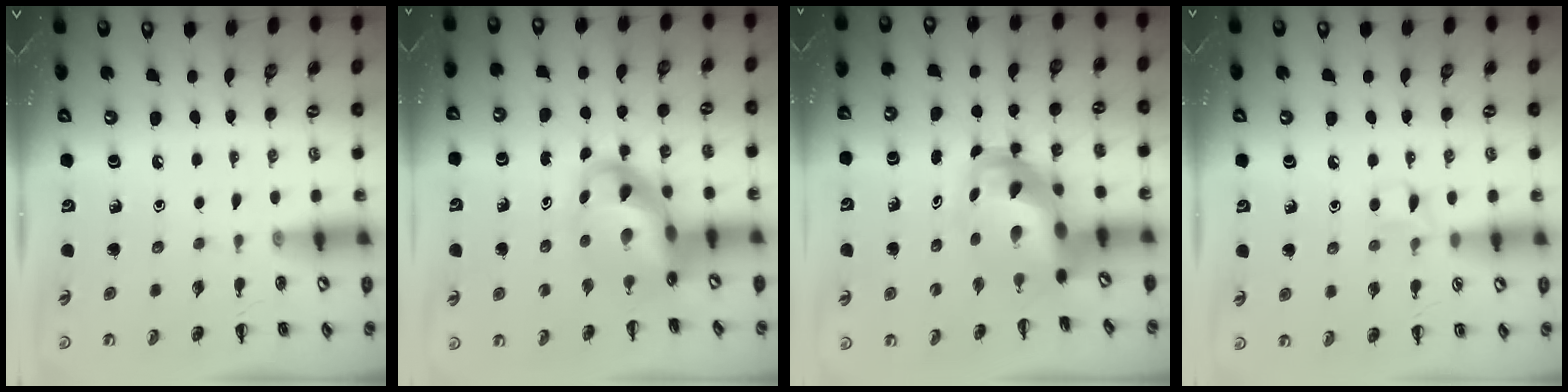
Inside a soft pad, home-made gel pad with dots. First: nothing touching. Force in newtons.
{"total": 7.4, "press": 7.1, "slide": 2.1}
{"total": 5.4, "press": 5.1, "slide": 1.8}
{"total": 4.0, "press": 3.7, "slide": 1.5}